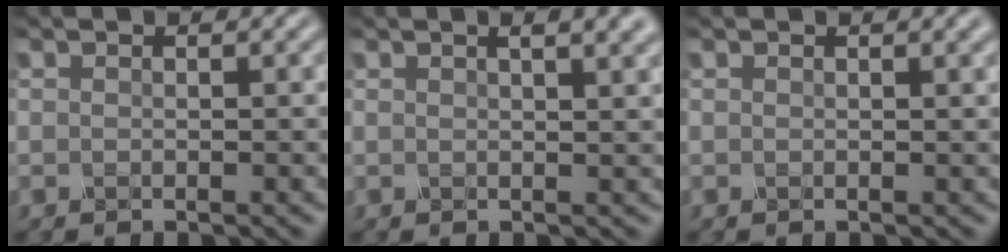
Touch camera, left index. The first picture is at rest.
{"total": 5.3, "force": [2.8, 2.3, 3.9], "torque": [-0.017, 0.029, 0.003]}
{"total": 1.4, "force": [0.9, 0.4, 1.0], "torque": [-0.009, 0.003, 0.011]}